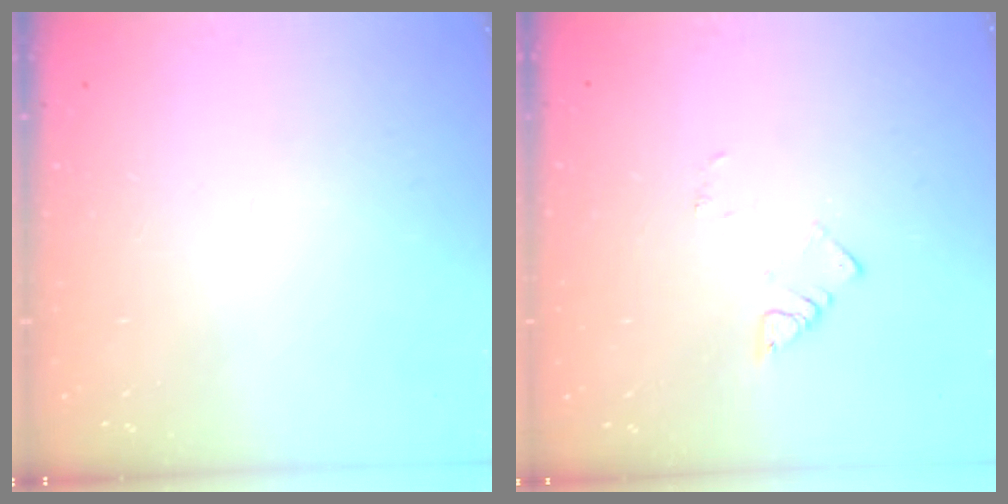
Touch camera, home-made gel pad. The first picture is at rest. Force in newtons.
{"total": 3.9, "press": 3.9, "slide": 0.5}